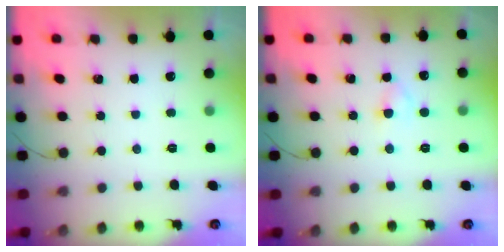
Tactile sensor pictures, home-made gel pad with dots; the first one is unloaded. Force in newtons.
{"total": 3.0, "press": 2.7, "slide": 1.3}